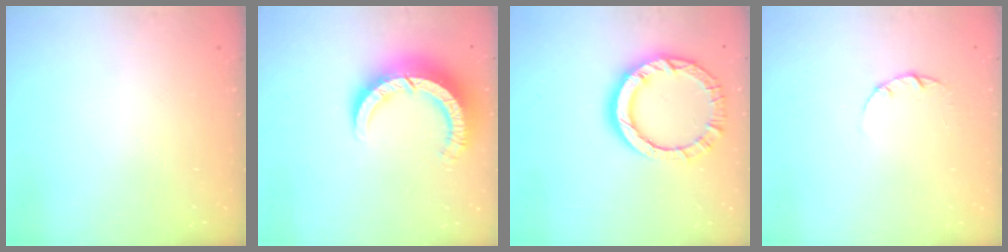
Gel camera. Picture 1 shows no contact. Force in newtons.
{"total": 9.3, "press": 9.2, "slide": 1.1}
{"total": 11.5, "press": 11.5, "slide": 0.9}
{"total": 2.2, "press": 2.2, "slide": 0.3}